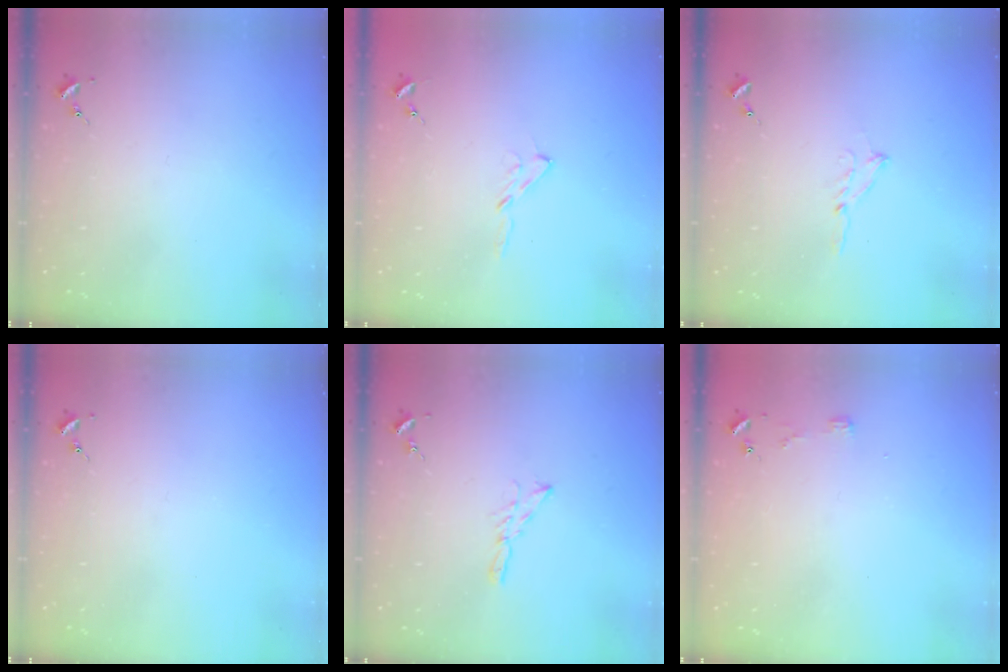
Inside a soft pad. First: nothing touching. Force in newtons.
{"total": 3.7, "press": 3.7, "slide": 0.4}
{"total": 6.0, "press": 6.0, "slide": 0.7}
{"total": 0.0}
{"total": 4.8, "press": 4.8, "slide": 0.5}
{"total": 2.8, "press": 2.8, "slide": 0.2}